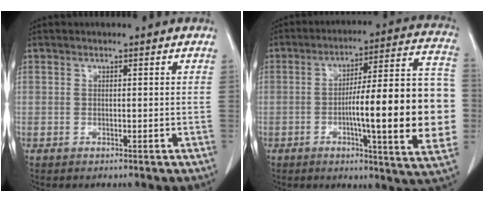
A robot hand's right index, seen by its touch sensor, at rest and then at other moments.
{"total": 21.3, "force": [-2.9, 2.4, 21.0], "torque": [-0.236, 0.026, -0.035]}